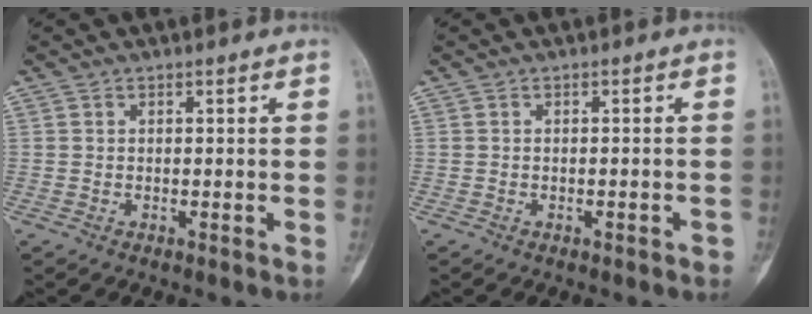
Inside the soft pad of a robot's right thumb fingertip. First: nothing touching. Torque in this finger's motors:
{"motor_torque": [-0.17, -0.02, -0.11, -0.26, -0.02]}